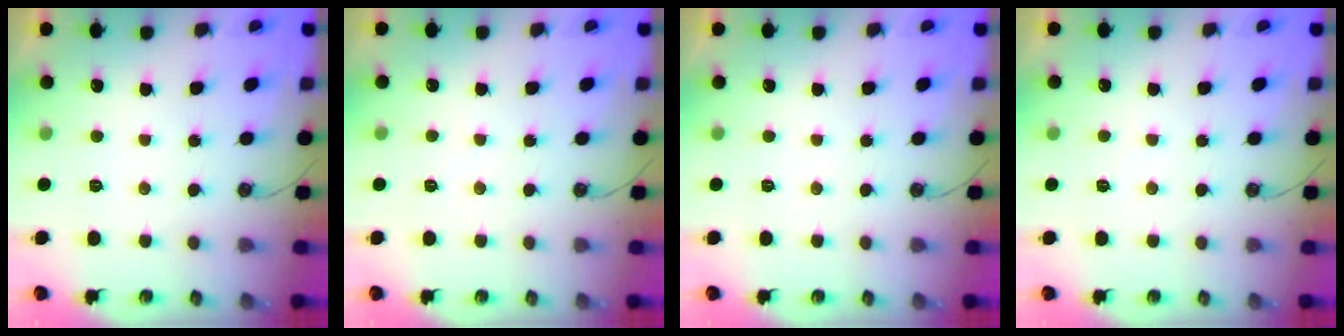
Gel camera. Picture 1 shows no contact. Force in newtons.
{"total": 3.1, "press": 3.0, "slide": 0.5}
{"total": 0.0}
{"total": 2.4, "press": 2.3, "slide": 0.5}